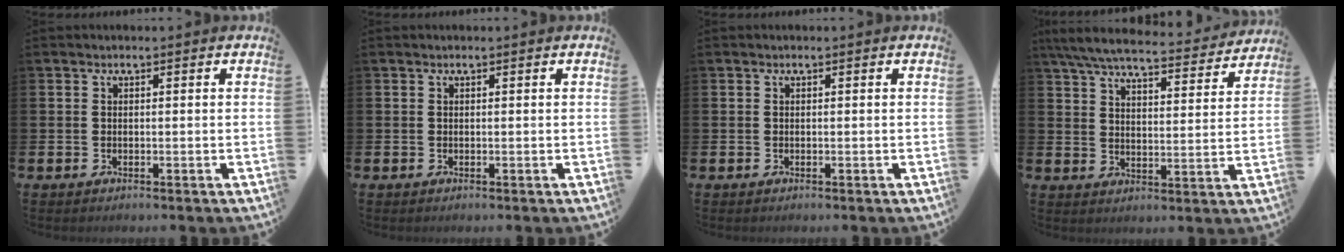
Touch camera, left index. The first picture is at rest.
{"total": 0.0}
{"total": 0.0}
{"total": 7.3, "force": [6.6, 1.1, 2.9], "torque": [-0.073, -0.042, 0.112]}